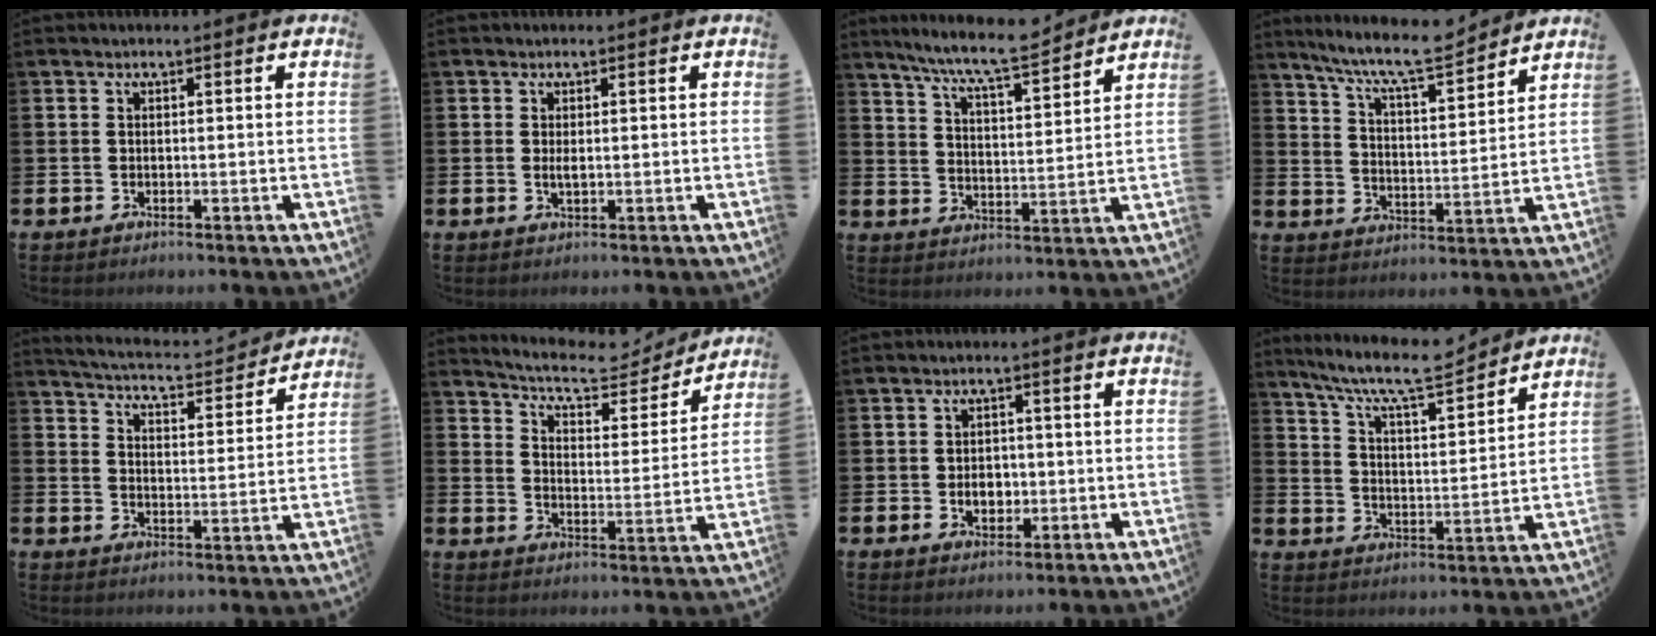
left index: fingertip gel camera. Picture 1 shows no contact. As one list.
[{"total": 1.2, "force": [0.2, 0.4, 1.1], "torque": [-0.018, 0.000, 0.002]}, {"total": 8.3, "force": [7.7, 0.3, 3.0], "torque": [-0.081, -0.046, 0.136]}, {"total": 9.5, "force": [8.6, 1.1, 3.8], "torque": [-0.102, -0.051, 0.152]}, {"total": 4.9, "force": [4.8, 0.4, 0.7], "torque": [-0.041, -0.038, 0.080]}, {"total": 7.6, "force": [7.1, 2.0, 2.1], "torque": [-0.066, -0.050, 0.120]}, {"total": 2.9, "force": [-0.4, 2.3, 1.8], "torque": [-0.019, -0.001, -0.015]}, {"total": 9.3, "force": [8.4, 1.2, 3.8], "torque": [-0.103, -0.050, 0.145]}]